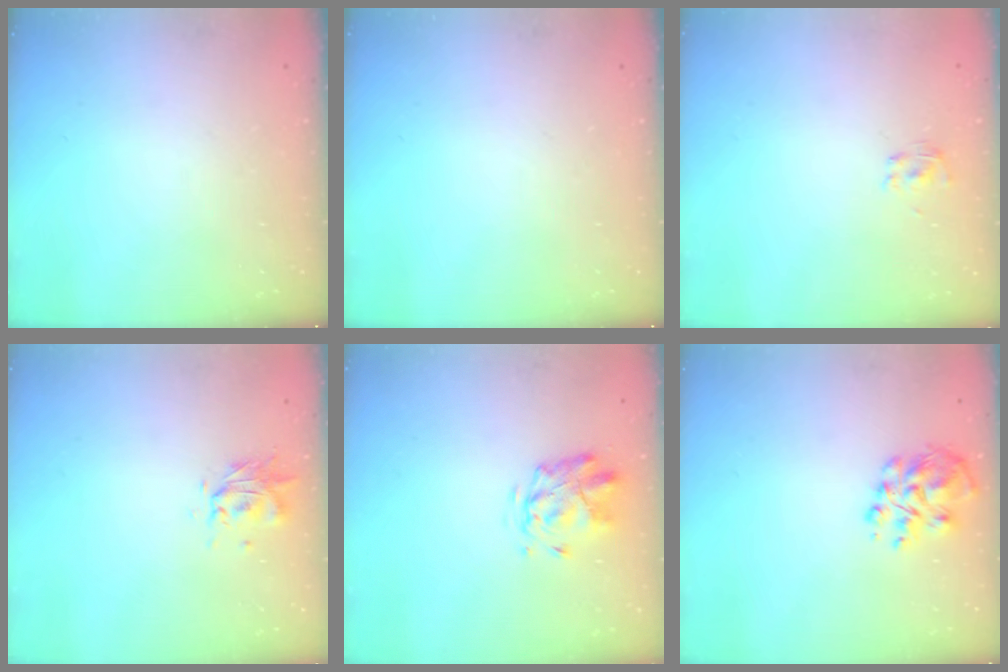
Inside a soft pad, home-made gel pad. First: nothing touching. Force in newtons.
{"total": 0.0}
{"total": 1.9, "press": 1.6, "slide": 1.0}
{"total": 0.6, "press": 0.5, "slide": 0.3}
{"total": 2.8, "press": 2.4, "slide": 1.4}
{"total": 8.3, "press": 8.1, "slide": 1.3}